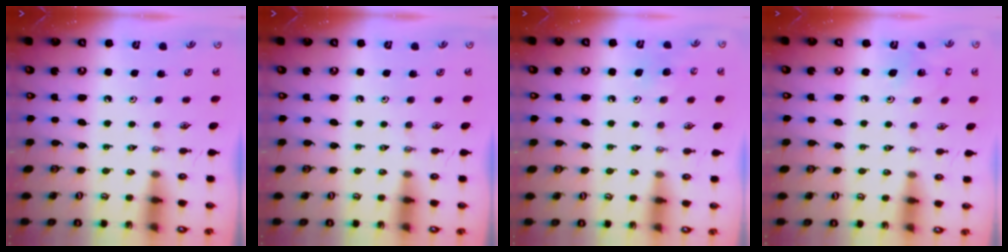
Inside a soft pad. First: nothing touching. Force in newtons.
{"total": 0.0}
{"total": 7.0, "press": 6.9, "slide": 0.7}
{"total": 4.4, "press": 4.4, "slide": 0.2}